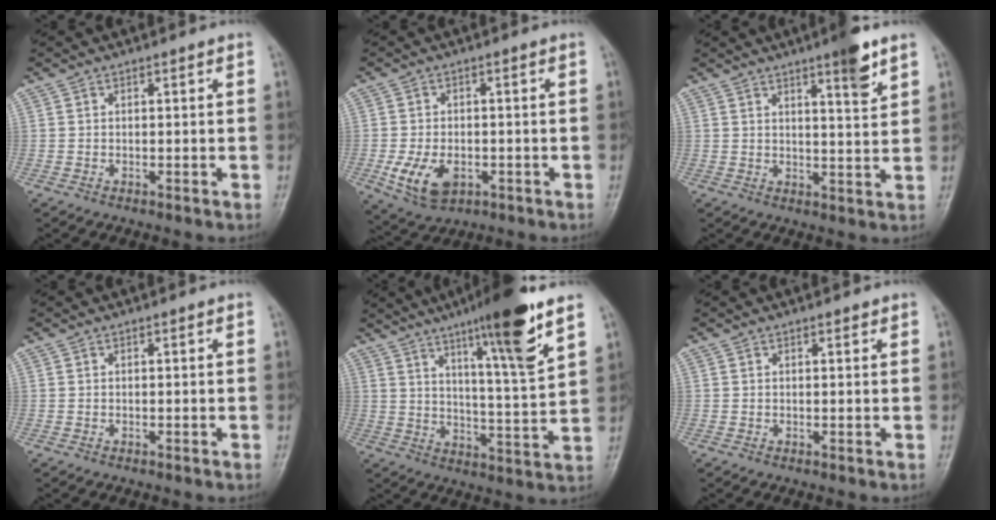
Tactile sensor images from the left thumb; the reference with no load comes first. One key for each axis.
{"total": 8.1, "fx": -2.4, "fy": 5.2, "fz": 5.7, "tx": -0.101, "ty": -0.003, "tz": -0.034}
{"total": 6.6, "fx": 4.2, "fy": 0.9, "fz": 5.0, "tx": -0.065, "ty": -0.027, "tz": 0.061}
{"total": 0.0}
{"total": 16.0, "fx": 9.7, "fy": 1.4, "fz": 12.6, "tx": -0.190, "ty": -0.053, "tz": 0.152}
{"total": 1.0, "fx": 0.7, "fy": 0.4, "fz": 0.5, "tx": -0.006, "ty": -0.003, "tz": 0.007}